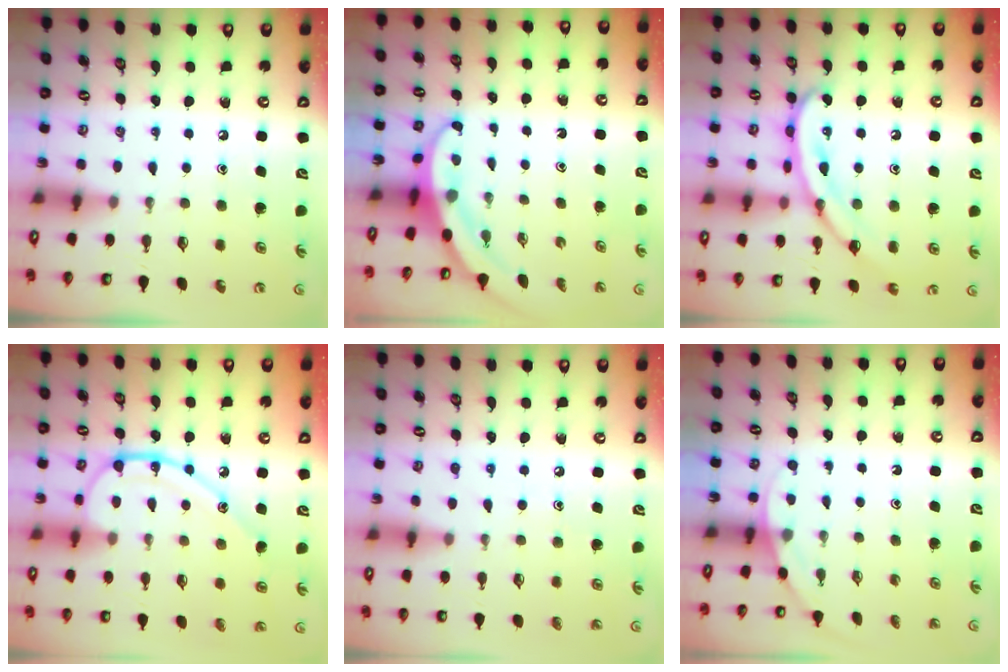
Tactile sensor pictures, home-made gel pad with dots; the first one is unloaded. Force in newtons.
{"total": 3.3, "press": 3.3, "slide": 0.1}
{"total": 13.9, "press": 13.8, "slide": 0.8}
{"total": 12.6, "press": 12.6, "slide": 0.5}
{"total": 5.8, "press": 5.8, "slide": 0.6}
{"total": 2.6, "press": 2.6, "slide": 0.1}